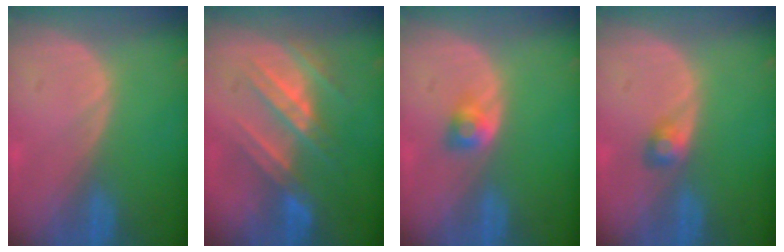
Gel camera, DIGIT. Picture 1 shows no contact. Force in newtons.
{"total": 7.8, "press": 7.6, "slide": 1.7}
{"total": 2.7, "press": 2.4, "slide": 1.1}
{"total": 2.1, "press": 2.1, "slide": 0.2}